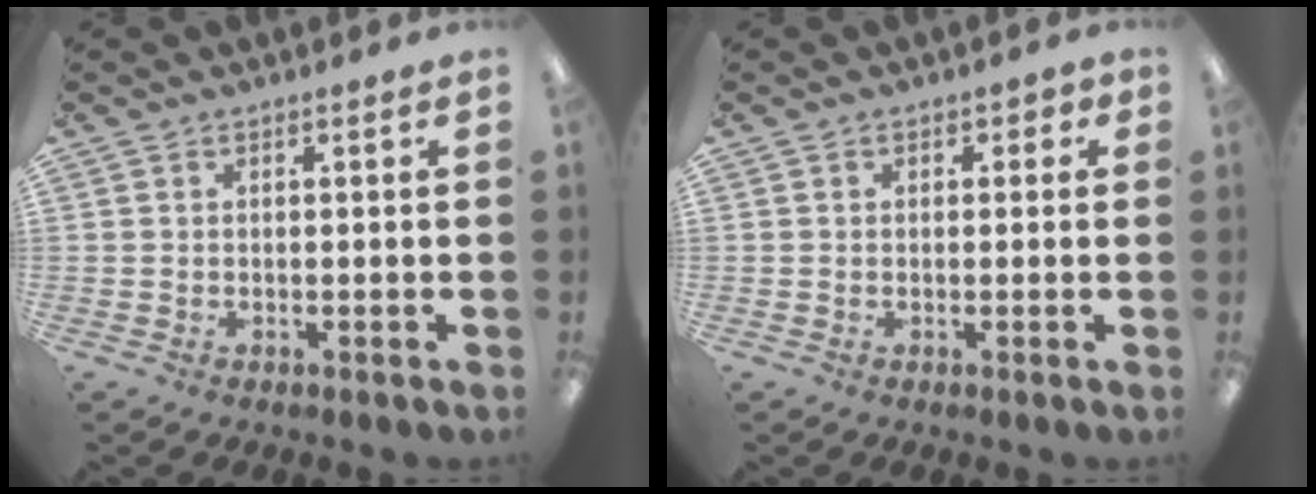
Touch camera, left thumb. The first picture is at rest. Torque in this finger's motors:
{"motor_torque": [-0.04, 0.16, -0.29, 0.12, -0.02]}